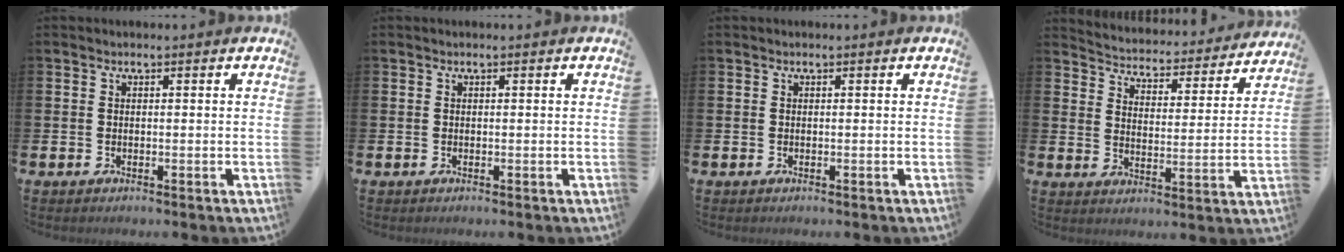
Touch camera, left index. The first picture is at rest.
{"total": 0.0}
{"total": 0.0}
{"total": 4.1, "force": [4.0, 0.9, 0.2], "torque": [-0.035, -0.039, 0.064]}